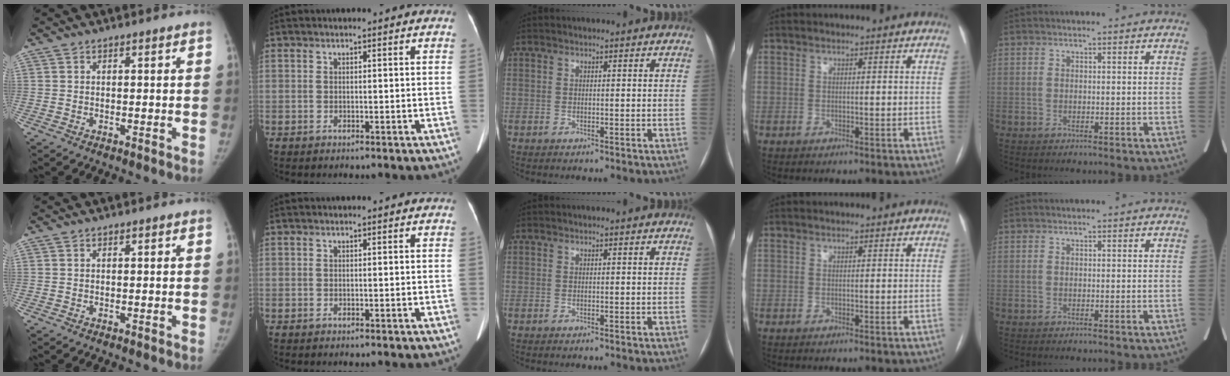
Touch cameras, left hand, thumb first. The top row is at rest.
{}